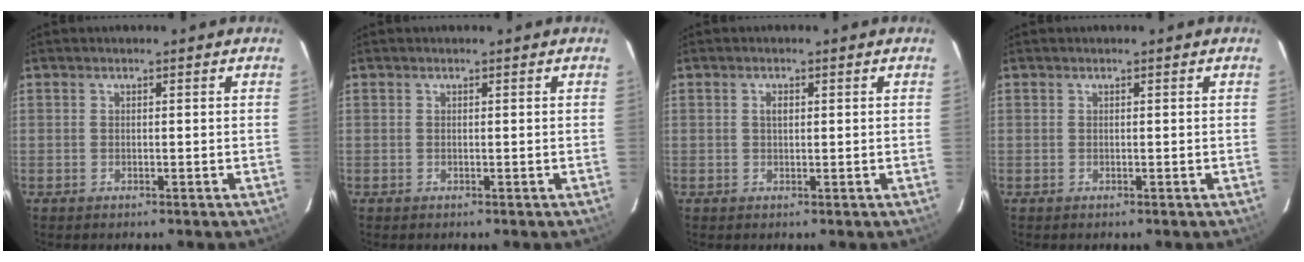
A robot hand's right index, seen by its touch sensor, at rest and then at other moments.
{"total": 0.0}
{"total": 1.3, "force": [0.3, 0.8, 1.0], "torque": [-0.018, 0.004, 0.004]}
{"total": 0.0}